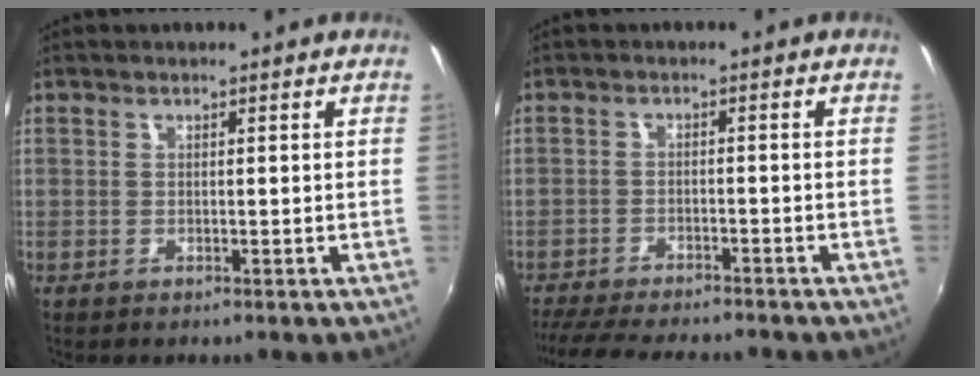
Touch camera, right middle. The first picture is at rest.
{"total": 12.0, "force": [-10.8, 1.9, 5.0], "torque": [-0.118, -0.022, -0.172]}